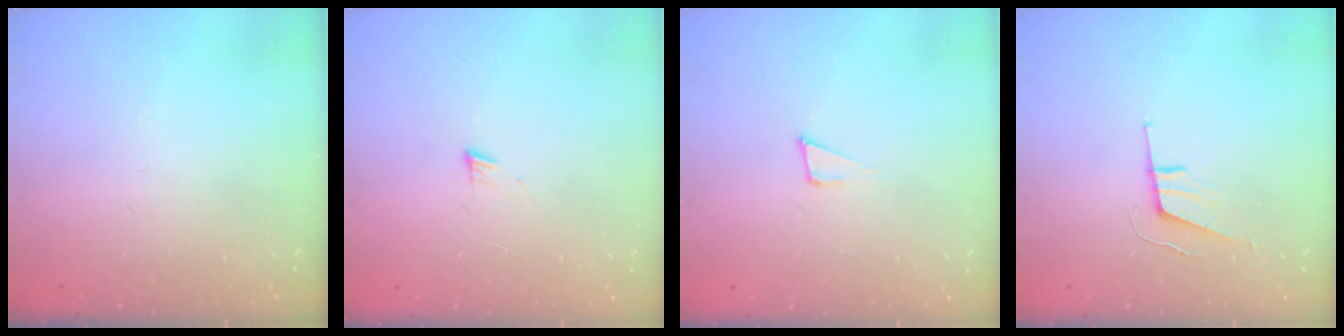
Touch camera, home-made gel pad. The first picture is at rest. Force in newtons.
{"total": 3.5, "press": 3.4, "slide": 0.4}
{"total": 5.0, "press": 4.9, "slide": 0.8}
{"total": 6.4, "press": 5.9, "slide": 2.5}